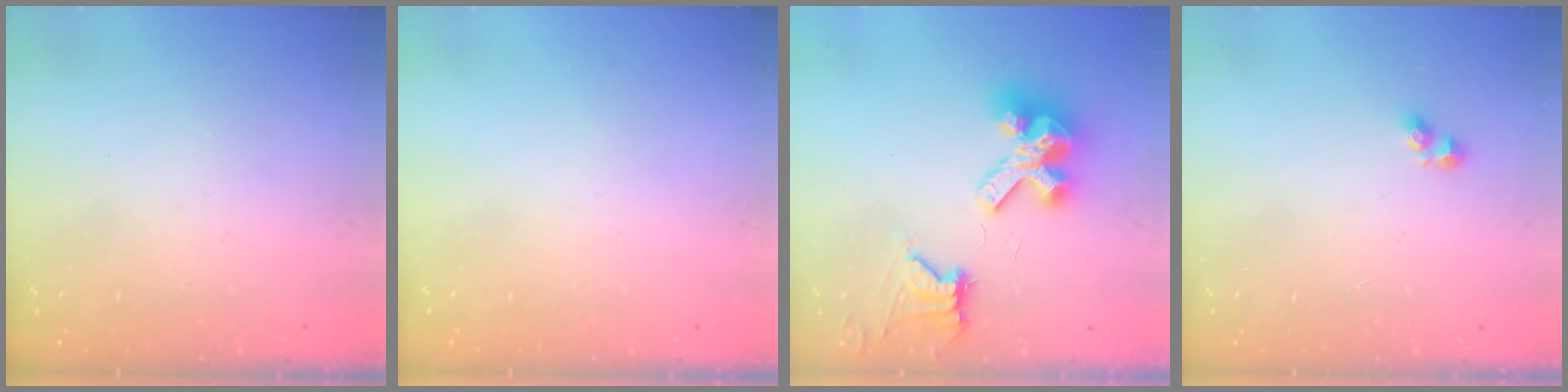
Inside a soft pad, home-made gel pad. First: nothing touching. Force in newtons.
{"total": 0.0}
{"total": 11.8, "press": 11.7, "slide": 1.4}
{"total": 2.6, "press": 2.6, "slide": 0.2}